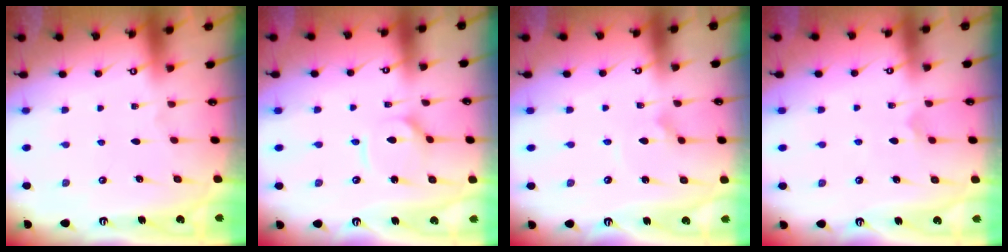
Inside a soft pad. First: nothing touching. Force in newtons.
{"total": 5.2, "press": 5.1, "slide": 0.3}
{"total": 2.3, "press": 2.3, "slide": 0.2}
{"total": 4.0, "press": 4.0, "slide": 0.3}